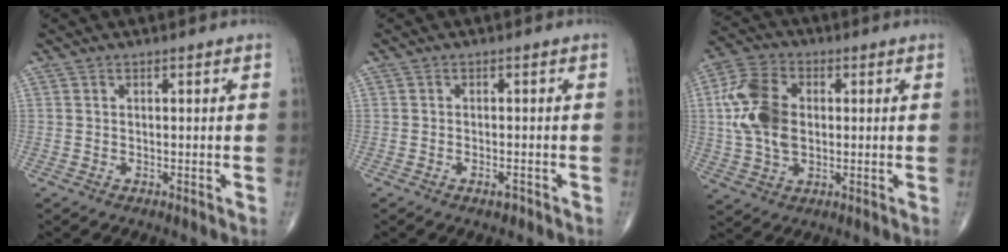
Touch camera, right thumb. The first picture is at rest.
{"total": 1.6, "force": [-1.0, 0.7, 1.1], "torque": [-0.019, 0.002, -0.017]}
{"total": 12.7, "force": [1.1, 8.4, 9.5], "torque": [-0.186, 0.012, 0.019]}